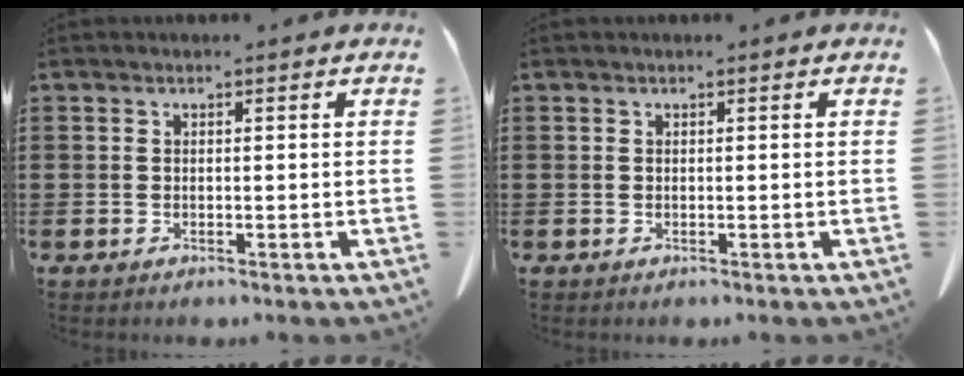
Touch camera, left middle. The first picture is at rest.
{"total": 0.0}